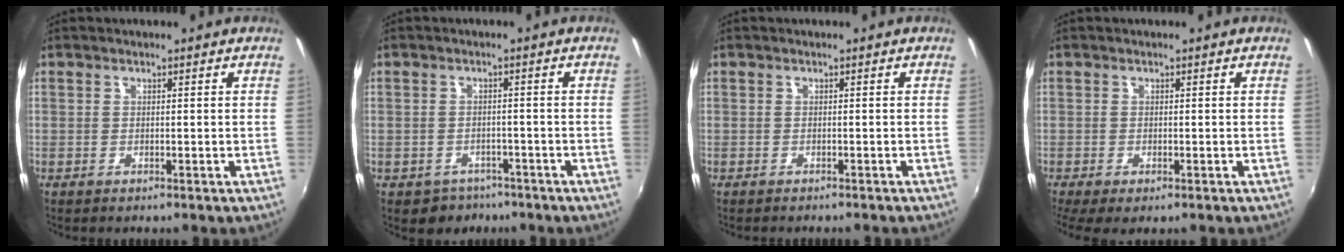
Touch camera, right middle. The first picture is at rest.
{"total": 4.8, "force": [-3.3, 3.5, 0.7], "torque": [-0.026, -0.001, -0.045]}
{"total": 1.4, "force": [-1.3, 0.1, 0.5], "torque": [-0.013, -0.010, -0.020]}
{"total": 3.9, "force": [-2.3, 1.2, 2.9], "torque": [-0.056, -0.021, -0.032]}